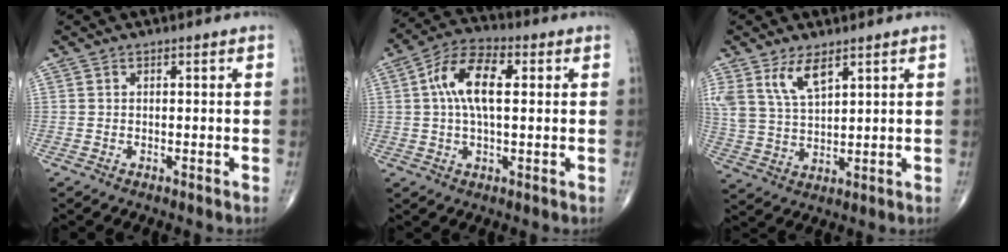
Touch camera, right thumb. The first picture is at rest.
{"total": 11.5, "force": [2.1, 5.5, 9.8], "torque": [-0.184, 0.023, 0.032]}
{"total": 7.6, "force": [4.6, 3.2, 5.2], "torque": [-0.099, -0.021, 0.099]}